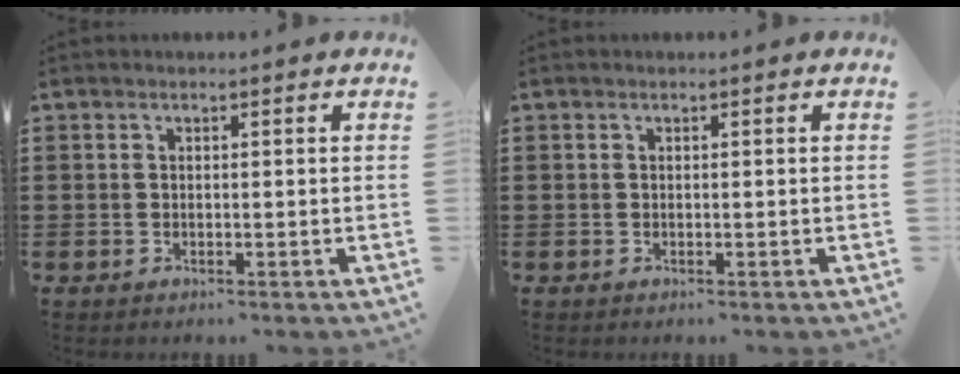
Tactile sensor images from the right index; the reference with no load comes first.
{"total": 0.0}